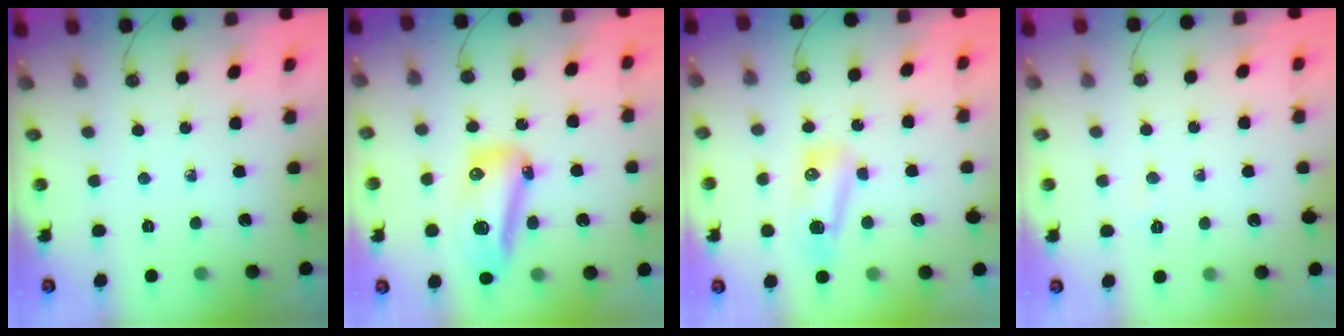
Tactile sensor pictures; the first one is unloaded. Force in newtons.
{"total": 22.3, "press": 17.1, "slide": 14.3}
{"total": 8.3, "press": 8.1, "slide": 1.5}
{"total": 13.8, "press": 3.4, "slide": 13.3}